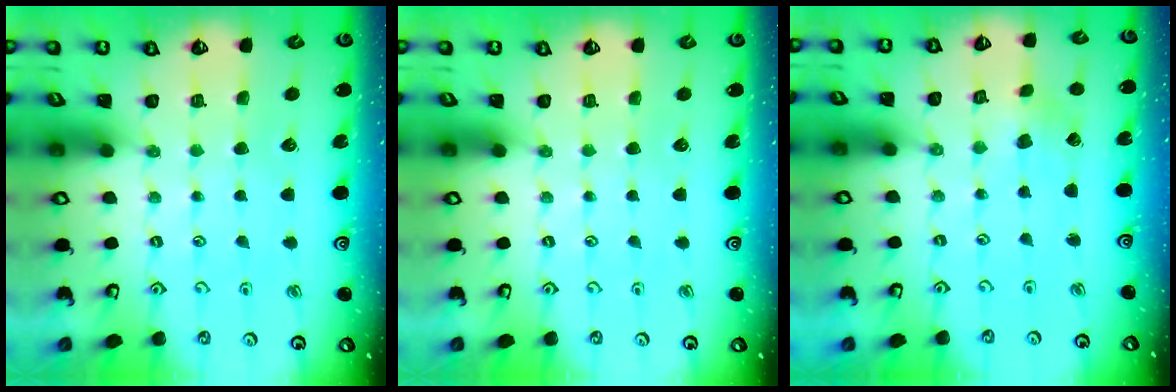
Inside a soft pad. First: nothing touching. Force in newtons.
{"total": 0.0}
{"total": 1.7, "press": 1.7, "slide": 0.3}